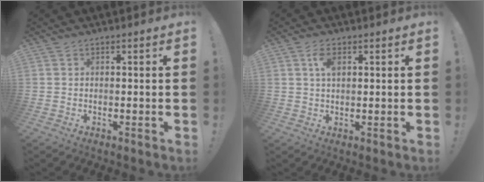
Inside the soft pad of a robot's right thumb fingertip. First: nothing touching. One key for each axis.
{"total": 4.1, "fx": 1.4, "fy": 2.2, "fz": 3.2, "tx": -0.055, "ty": 0.001, "tz": 0.021}